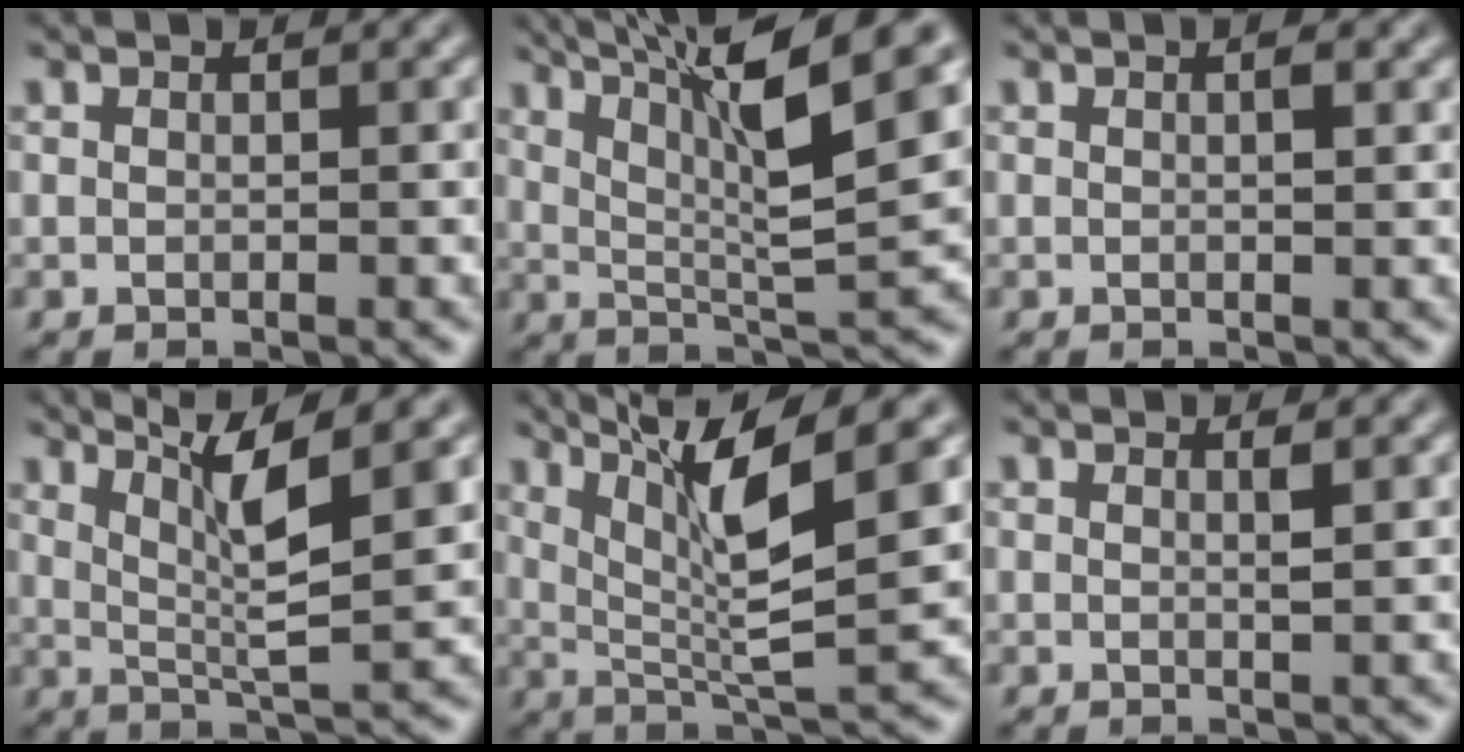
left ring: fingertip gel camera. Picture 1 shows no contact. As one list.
[{"total": 10.8, "force": [5.2, 2.1, 9.2], "torque": [-0.165, 0.014, 0.101]}, {"total": 1.2, "force": [0.4, 0.3, 1.1], "torque": [-0.006, 0.004, 0.003]}, {"total": 5.7, "force": [2.3, 0.9, 5.2], "torque": [-0.099, 0.002, 0.053]}, {"total": 9.2, "force": [3.5, 1.9, 8.2], "torque": [-0.156, 0.005, 0.079]}, {"total": 0.7, "force": [0.0, 0.0, 0.7], "torque": [-0.008, 0.002, 0.000]}]